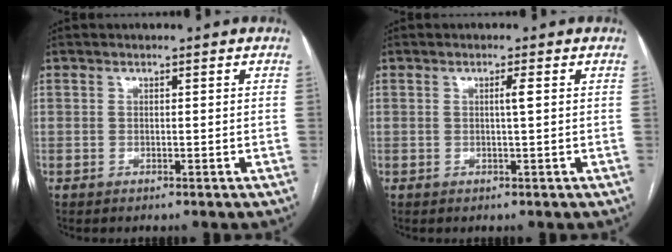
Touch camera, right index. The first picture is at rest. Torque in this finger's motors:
{"motor_torque": [0.09, 0.12, 0.01, 0.01]}